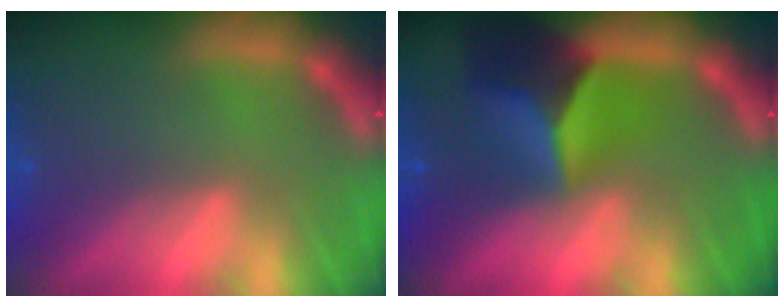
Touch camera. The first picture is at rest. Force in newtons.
{"total": 7.4}